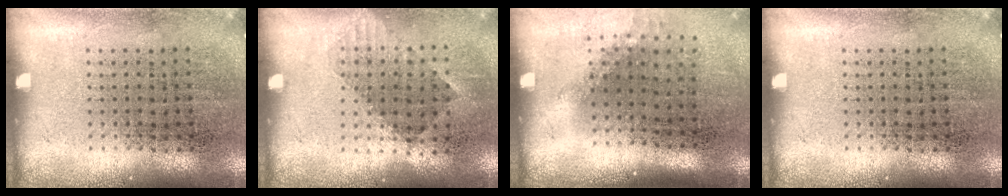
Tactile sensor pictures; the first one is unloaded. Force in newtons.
{"total": 0.9, "press": 0.7, "slide": 0.6}
{"total": 1.1, "press": 0.9, "slide": 0.7}
{"total": 0.0}